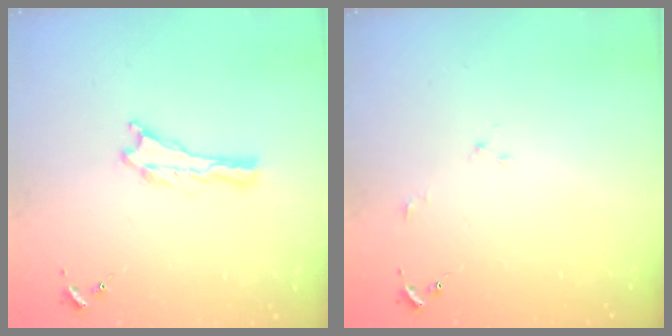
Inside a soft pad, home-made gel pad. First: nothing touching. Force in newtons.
{"total": 2.2, "press": 2.2, "slide": 0.2}